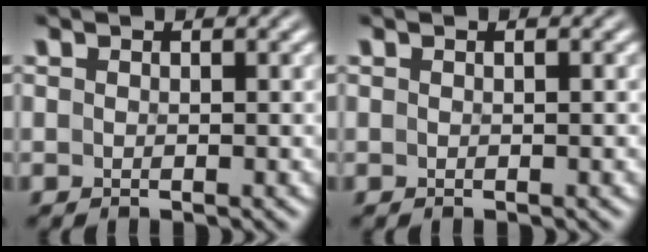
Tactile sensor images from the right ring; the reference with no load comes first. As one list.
[{"total": 0.0}]